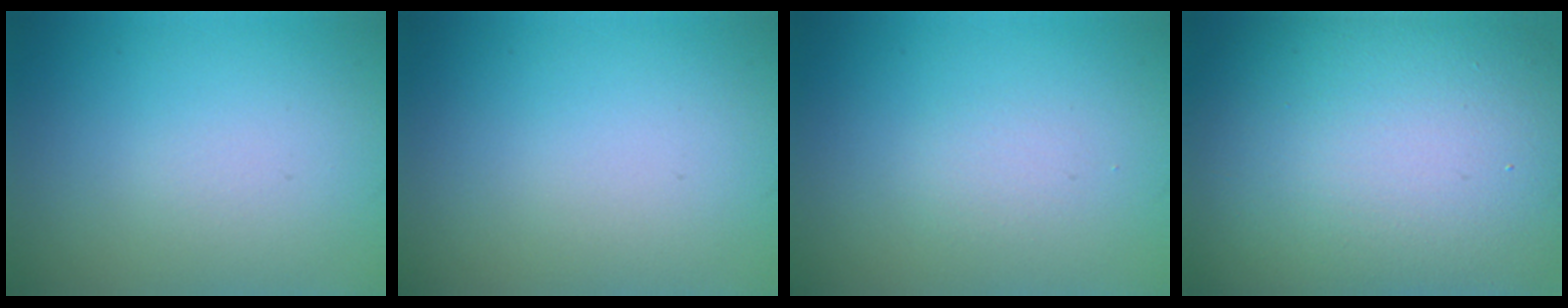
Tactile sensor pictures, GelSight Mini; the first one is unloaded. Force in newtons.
{"total": 0.0}
{"total": 2.6, "press": 2.6, "slide": 0.3}
{"total": 18.5, "press": 18.5, "slide": 0.5}